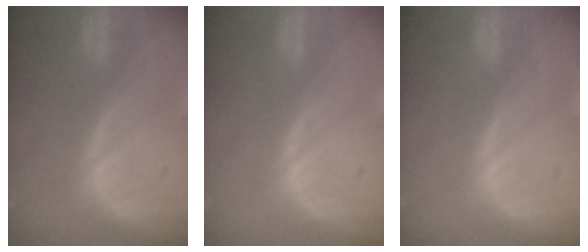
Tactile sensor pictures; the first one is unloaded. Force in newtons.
{"total": 0.0}
{"total": 0.0}